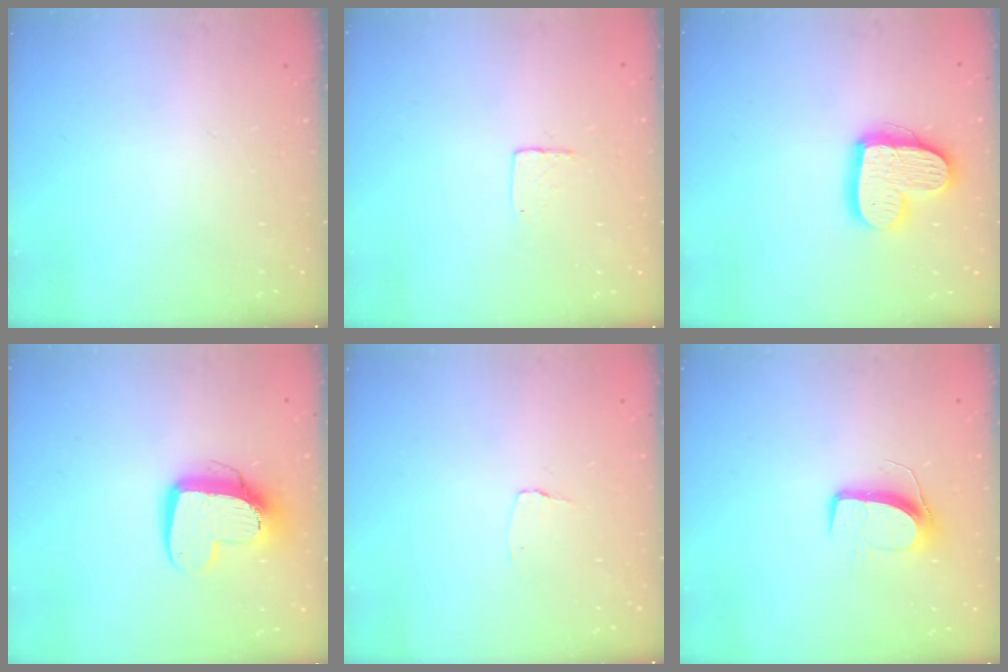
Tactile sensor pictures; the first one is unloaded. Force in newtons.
{"total": 3.9, "press": 3.9, "slide": 0.3}
{"total": 15.7, "press": 15.7, "slide": 1.4}
{"total": 12.1, "press": 12.0, "slide": 1.2}
{"total": 2.6, "press": 2.6, "slide": 0.2}
{"total": 8.6, "press": 8.5, "slide": 0.4}